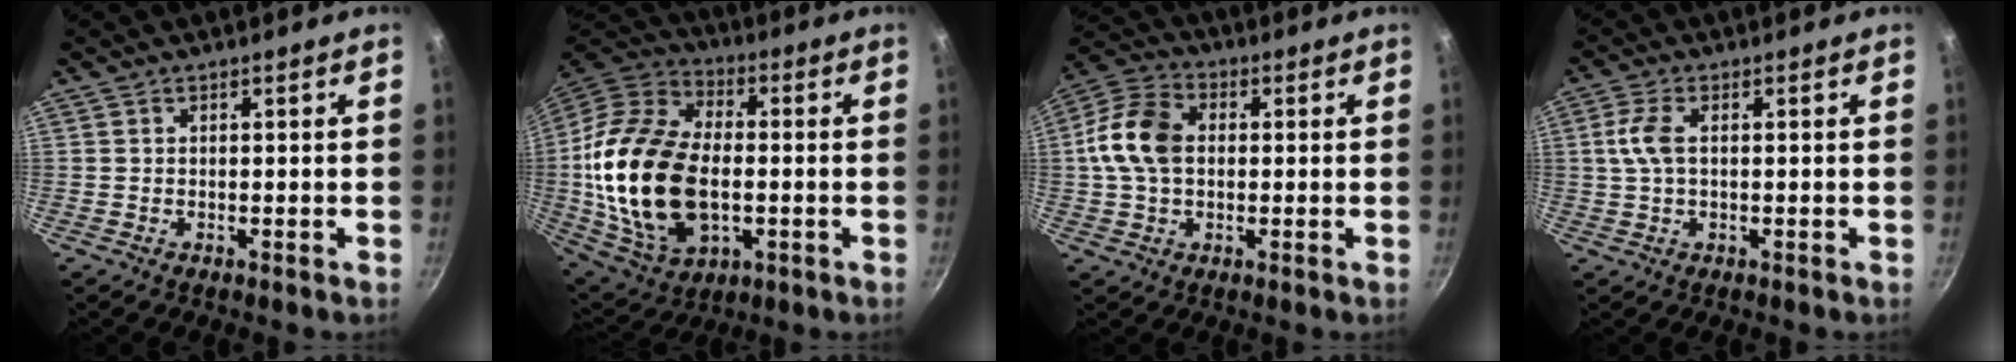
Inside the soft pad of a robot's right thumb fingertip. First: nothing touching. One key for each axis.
{"total": 25.5, "fx": -1.9, "fy": 15.9, "fz": 19.8, "tx": -0.380, "ty": 0.017, "tz": -0.028}
{"total": 11.5, "fx": 0.7, "fy": 8.1, "fz": 8.2, "tx": -0.145, "ty": 0.025, "tz": -0.001}
{"total": 4.8, "fx": 0.6, "fy": 2.3, "fz": 4.1, "tx": -0.096, "ty": 0.009, "tz": 0.009}